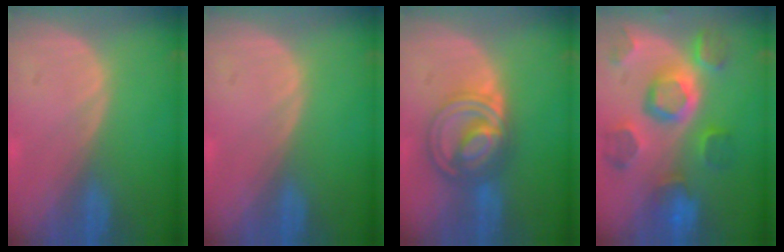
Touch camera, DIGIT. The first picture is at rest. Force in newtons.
{"total": 0.0}
{"total": 7.8, "press": 7.7, "slide": 0.5}
{"total": 11.4, "press": 10.0, "slide": 5.7}